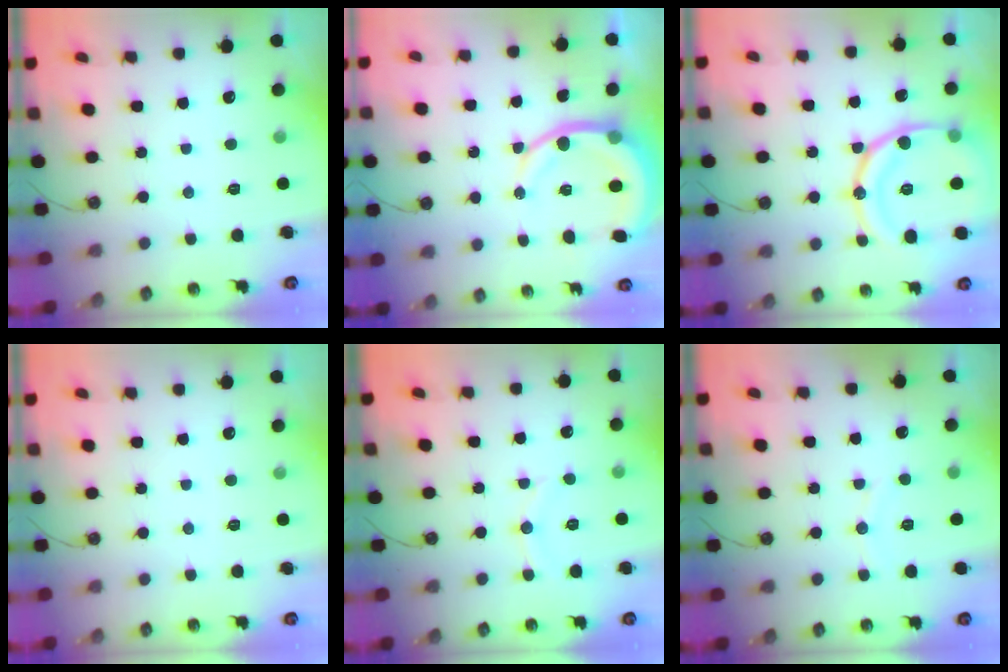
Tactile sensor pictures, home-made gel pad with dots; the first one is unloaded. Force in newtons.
{"total": 10.7, "press": 10.5, "slide": 2.4}
{"total": 20.7, "press": 20.5, "slide": 2.4}
{"total": 0.0}
{"total": 8.0, "press": 8.0, "slide": 0.6}
{"total": 4.6, "press": 4.5, "slide": 0.6}